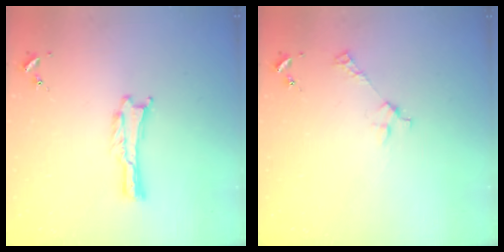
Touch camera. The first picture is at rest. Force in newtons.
{"total": 2.9, "press": 2.9, "slide": 0.2}